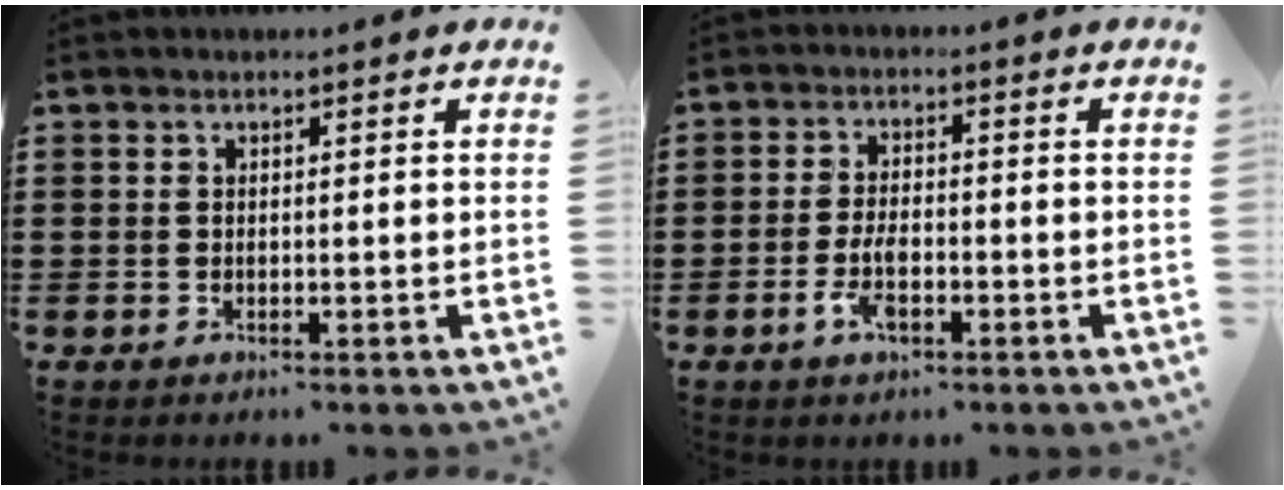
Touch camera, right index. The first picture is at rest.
{"total": 4.4, "force": [-1.7, 1.9, 3.5], "torque": [-0.084, -0.005, -0.035]}